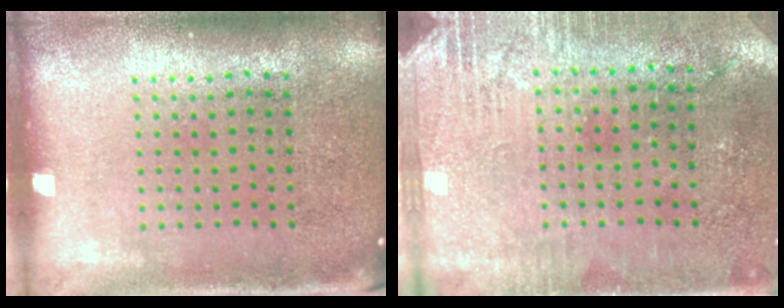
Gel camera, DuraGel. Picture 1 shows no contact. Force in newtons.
{"total": 2.8, "press": 2.5, "slide": 1.2}